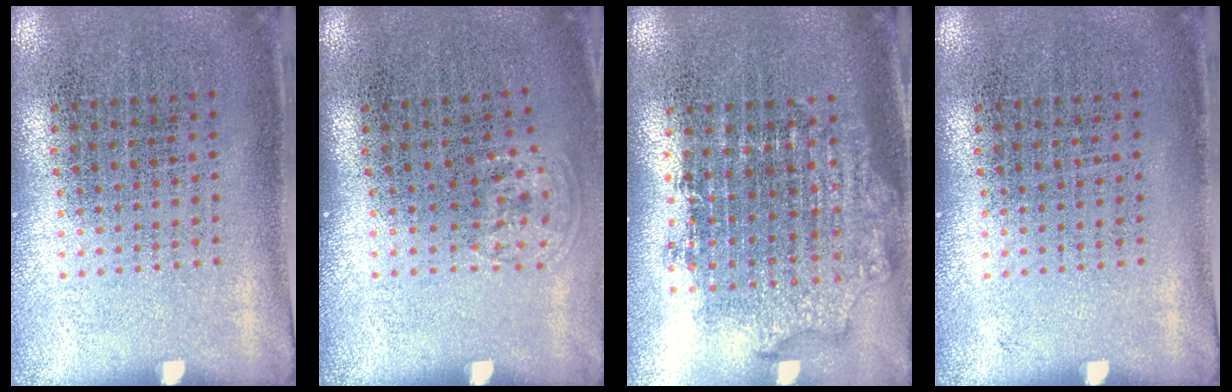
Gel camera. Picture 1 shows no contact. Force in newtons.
{"total": 0.7, "press": 0.6, "slide": 0.4}
{"total": 1.8, "press": 1.4, "slide": 1.1}
{"total": 0.0}